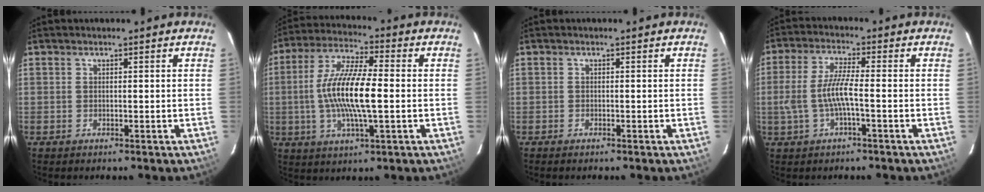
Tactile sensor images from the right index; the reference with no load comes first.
{"total": 13.8, "force": [-1.0, 3.1, 13.4], "torque": [-0.267, 0.005, -0.025]}
{"total": 0.7, "force": [-0.6, 0.2, 0.3], "torque": [-0.008, -0.001, -0.013]}
{"total": 7.3, "force": [-1.6, 1.2, 7.0], "torque": [-0.150, 0.001, -0.026]}